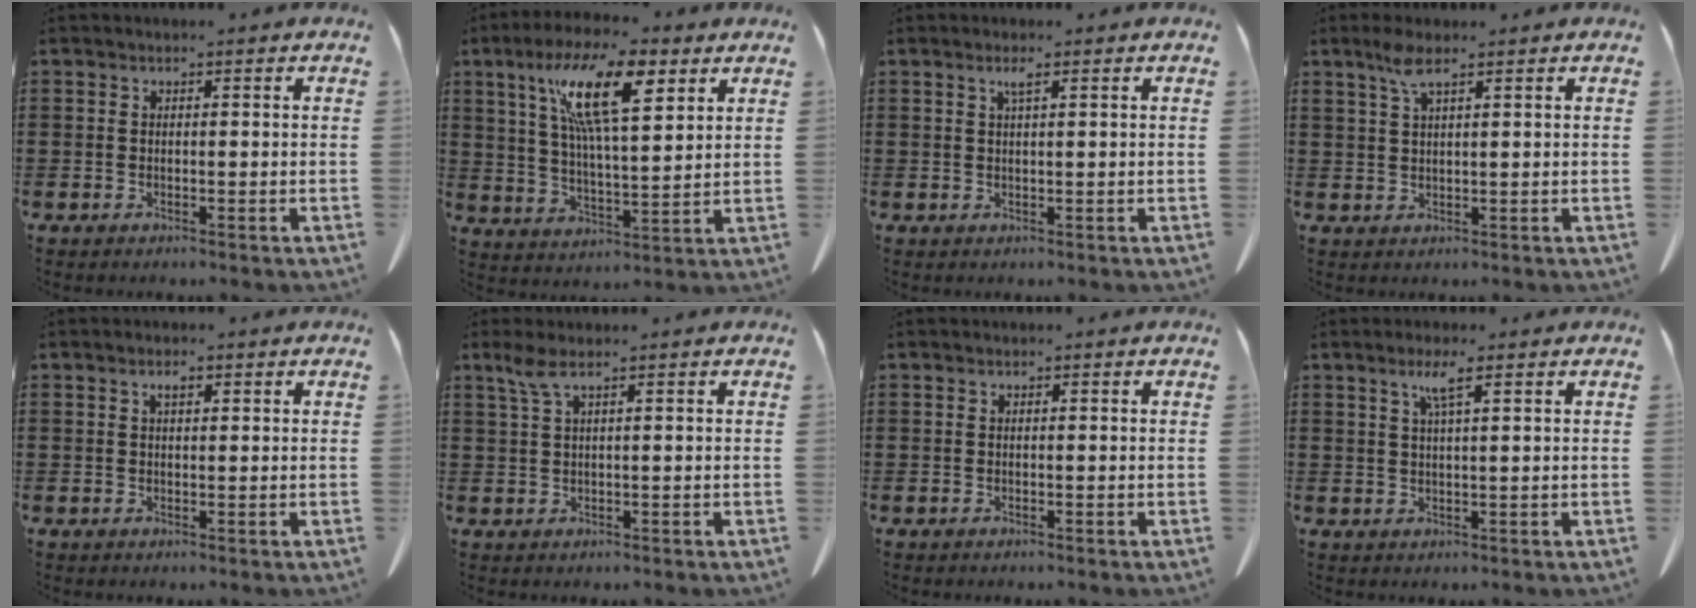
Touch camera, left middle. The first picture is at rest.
{"total": 14.0, "force": [7.6, 3.8, 11.1], "torque": [-0.219, -0.007, 0.128]}
{"total": 1.5, "force": [0.8, 0.1, 1.3], "torque": [-0.027, 0.002, 0.013]}
{"total": 3.3, "force": [2.1, 0.6, 2.4], "torque": [-0.053, 0.005, 0.037]}
{"total": 1.3, "force": [0.6, 0.5, 1.1], "torque": [-0.022, 0.004, 0.010]}
{"total": 2.3, "force": [1.1, 0.2, 2.0], "torque": [-0.051, -0.002, 0.018]}
{"total": 0.0}
{"total": 3.5, "force": [2.0, 0.0, 2.8], "torque": [-0.062, 0.000, 0.033]}